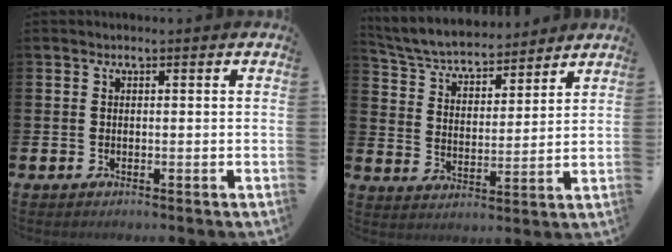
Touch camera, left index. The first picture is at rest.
{"total": 5.9, "force": [5.6, 1.4, 1.1], "torque": [-0.056, -0.039, 0.097]}